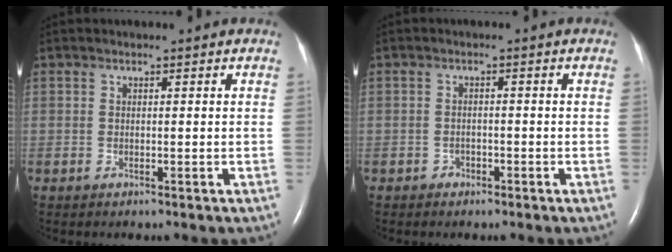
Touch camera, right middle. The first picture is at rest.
{"total": 1.1, "force": [-0.8, 0.7, 0.1], "torque": [0.004, 0.004, -0.015]}